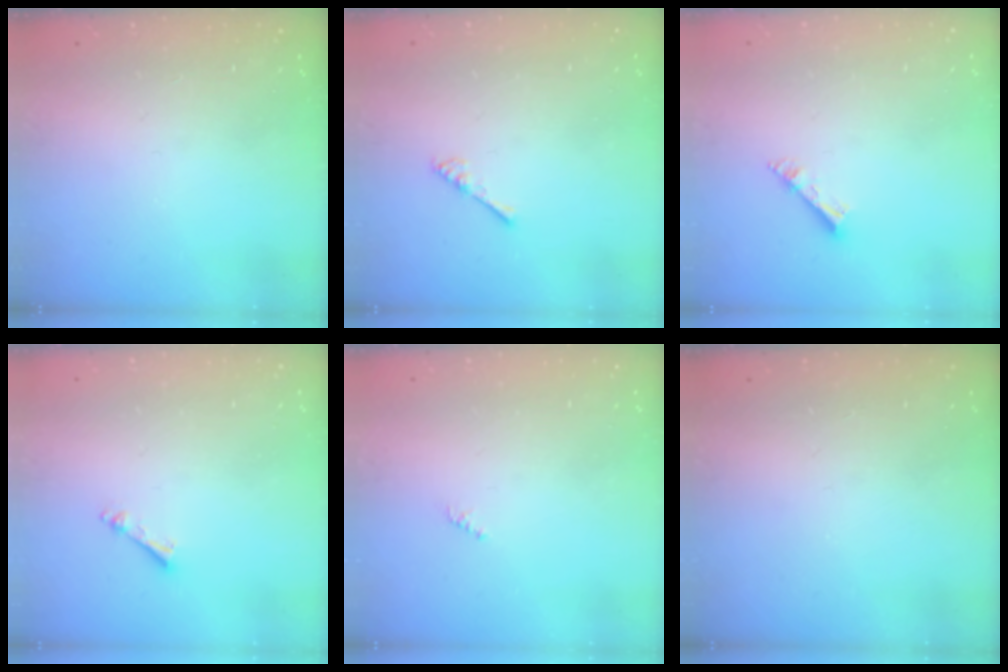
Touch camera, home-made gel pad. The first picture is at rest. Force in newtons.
{"total": 1.8, "press": 1.7, "slide": 0.4}
{"total": 3.6, "press": 3.5, "slide": 0.3}
{"total": 2.4, "press": 2.3, "slide": 0.4}
{"total": 0.7, "press": 0.7, "slide": 0.3}
{"total": 0.0}